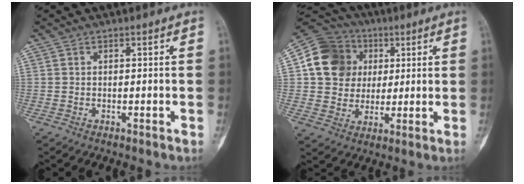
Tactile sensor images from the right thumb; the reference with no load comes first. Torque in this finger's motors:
{"motor_torque": [-0.14, 2.08, 0.42, -0.34, 0.10]}